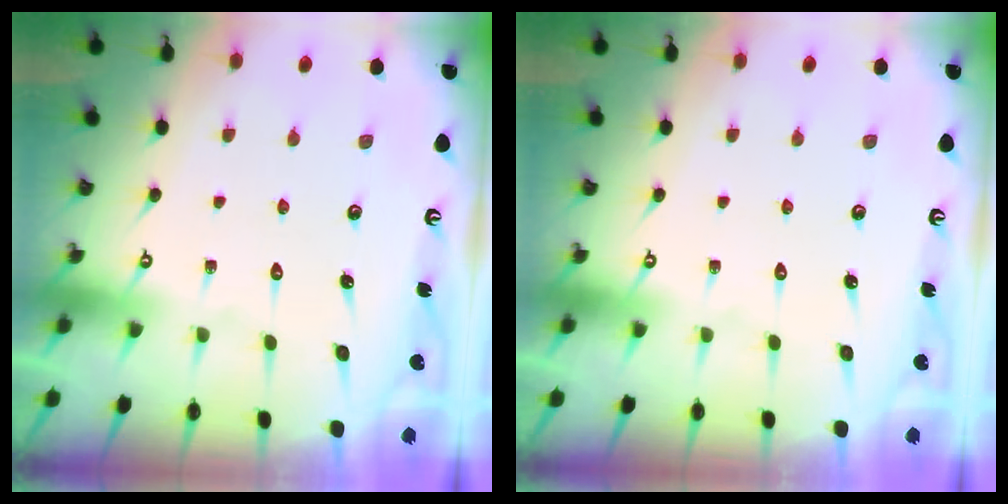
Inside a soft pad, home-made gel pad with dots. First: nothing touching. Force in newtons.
{"total": 0.0}